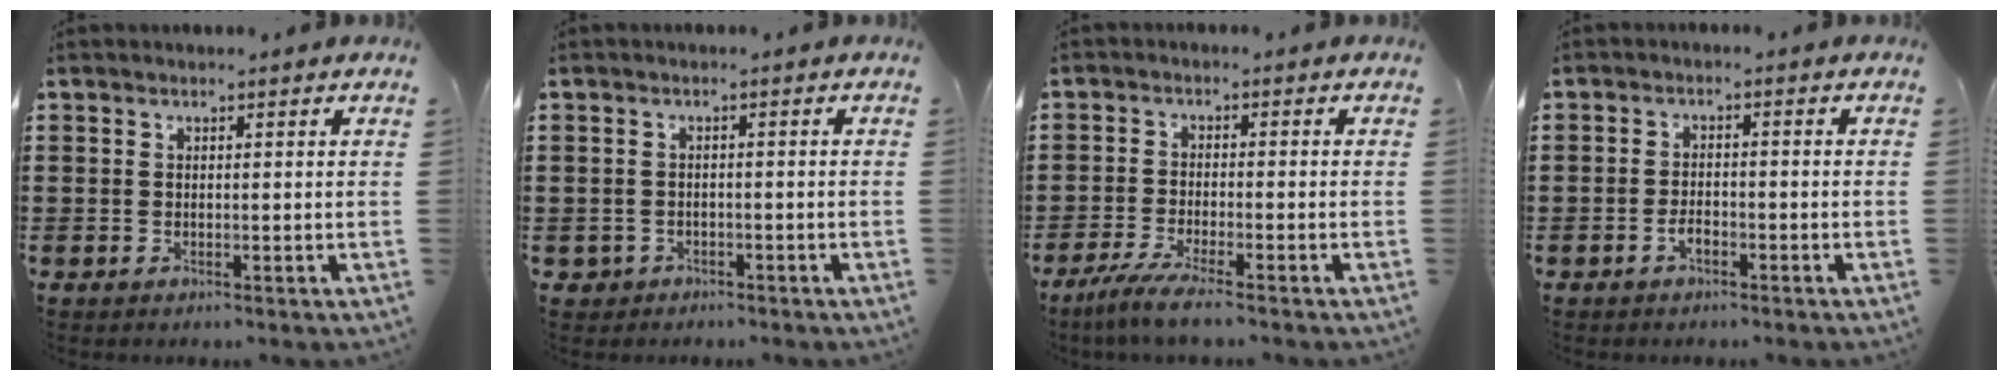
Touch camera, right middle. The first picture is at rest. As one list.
[{"total": 1.2, "force": [-0.9, 0.8, 0.0], "torque": [-0.005, 0.000, -0.022]}, {"total": 4.0, "force": [-3.3, -0.3, 2.3], "torque": [-0.060, -0.019, -0.066]}, {"total": 2.1, "force": [-1.2, 0.9, 1.4], "torque": [-0.028, 0.002, -0.024]}]